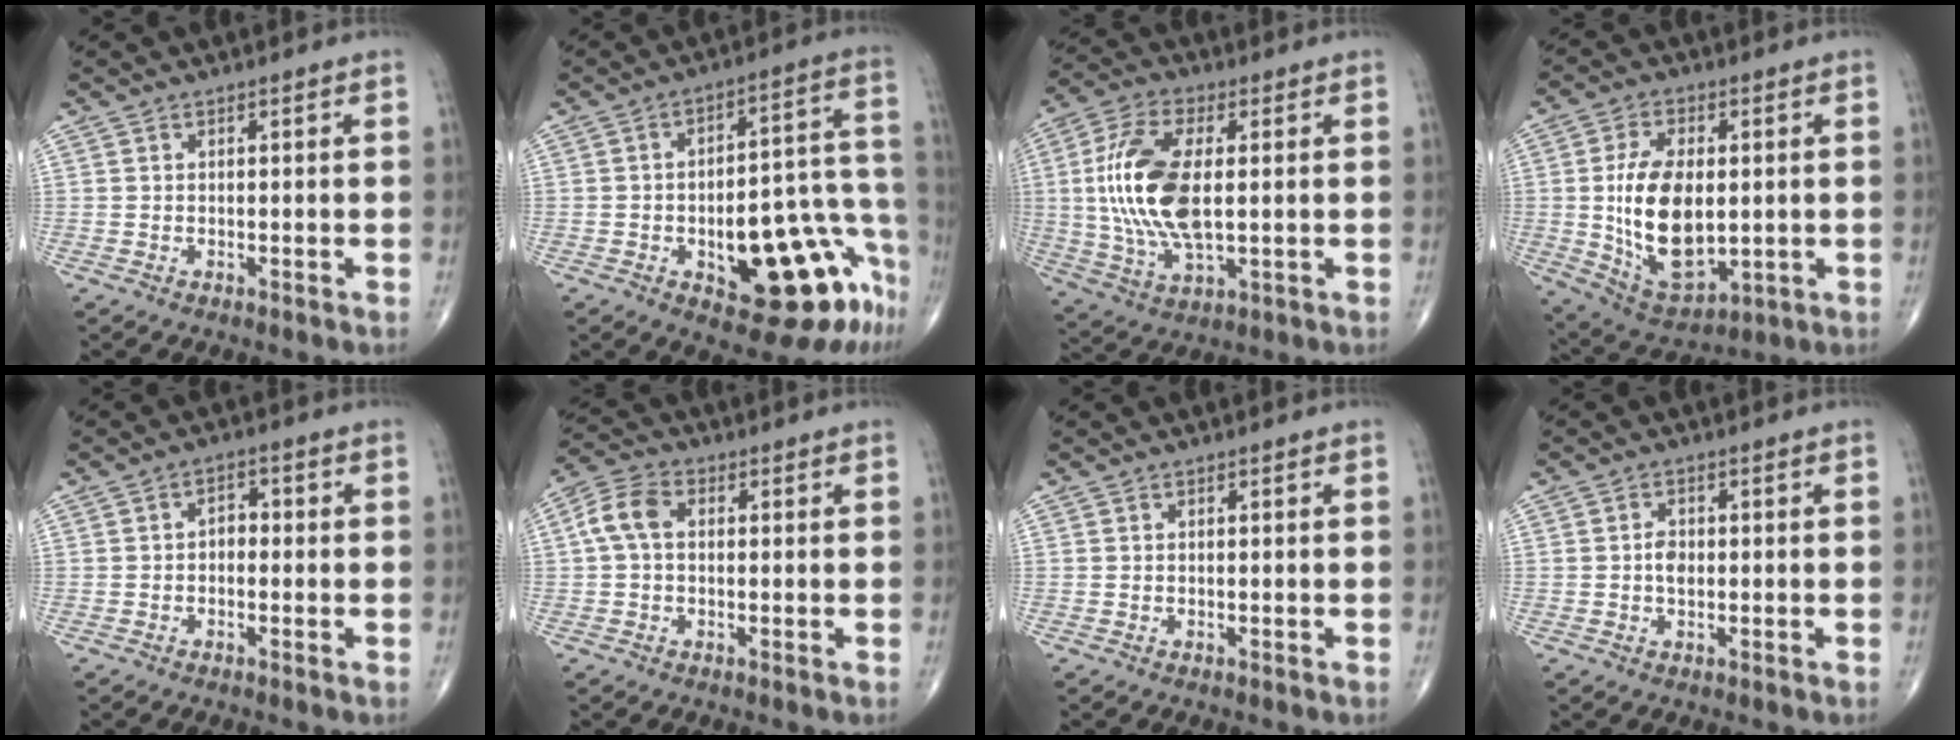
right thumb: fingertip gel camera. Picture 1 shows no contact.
{"total": 20.8, "force": [-9.0, 8.2, 16.9], "torque": [-0.150, 0.079, -0.105]}
{"total": 16.7, "force": [1.2, 7.8, 14.7], "torque": [-0.307, -0.002, 0.025]}
{"total": 16.5, "force": [0.0, 9.2, 13.7], "torque": [-0.235, -0.012, 0.017]}
{"total": 2.8, "force": [-0.2, 1.9, 2.0], "torque": [-0.018, 0.013, -0.011]}
{"total": 6.2, "force": [0.6, 4.1, 4.6], "torque": [-0.095, 0.021, 0.005]}
{"total": 0.0}
{"total": 2.5, "force": [-0.1, 1.6, 1.9], "torque": [-0.031, 0.003, -0.003]}